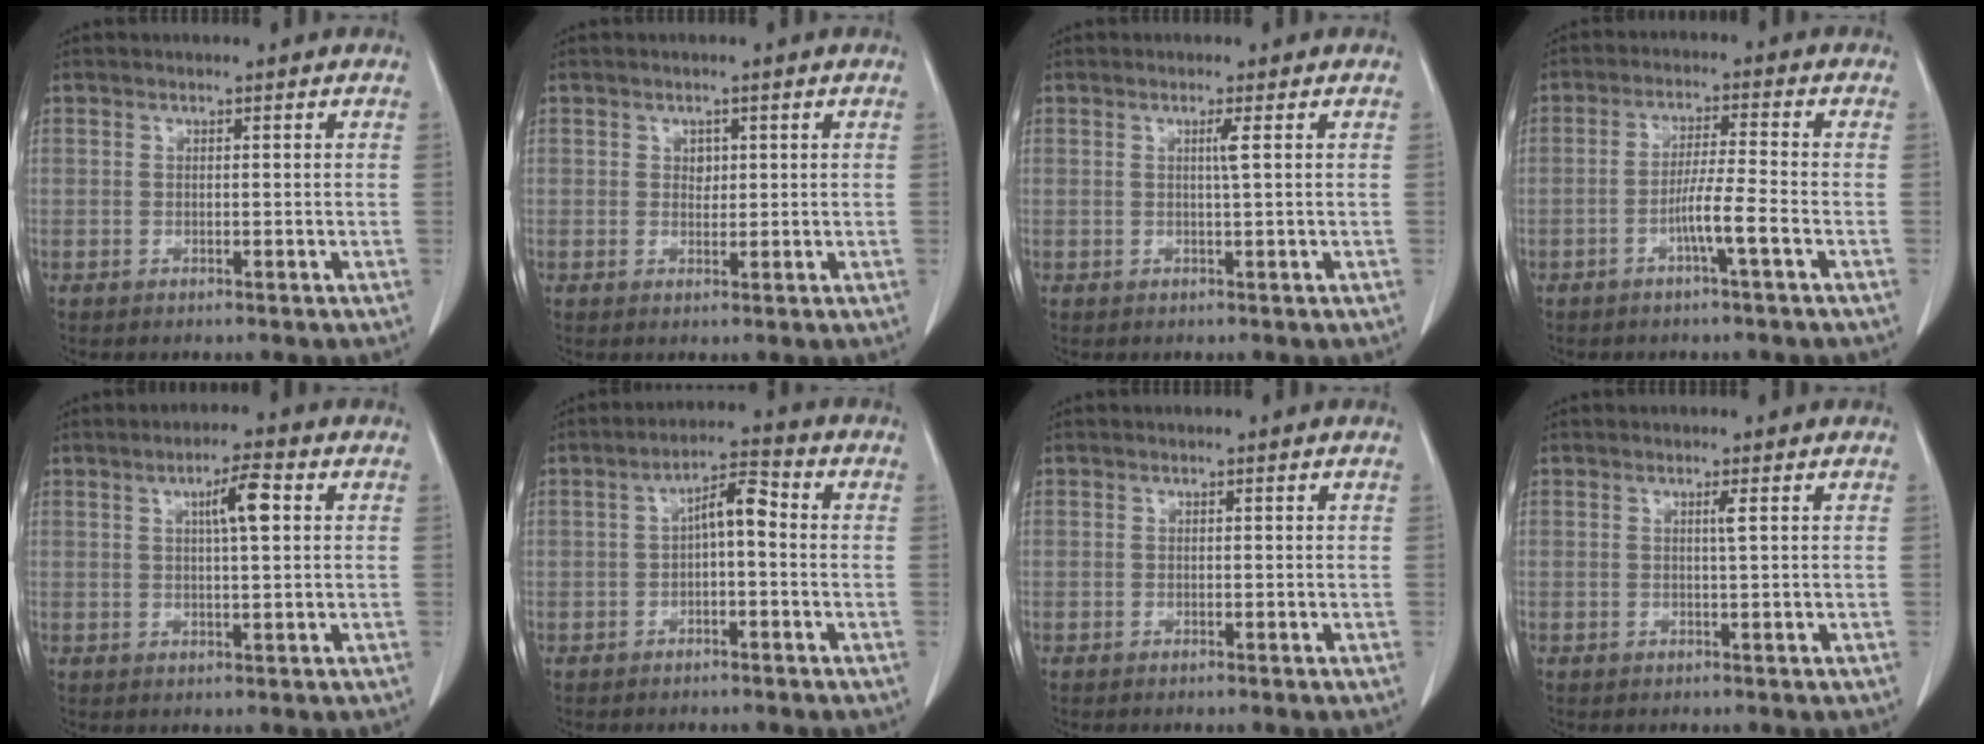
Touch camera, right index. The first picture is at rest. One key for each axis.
{"total": 1.3, "fx": 0.4, "fy": 1.0, "fz": 0.8, "tx": -0.008, "ty": -0.002, "tz": 0.006}
{"total": 1.3, "fx": 0.4, "fy": -0.5, "fz": 1.1, "tx": -0.019, "ty": 0.001, "tz": 0.009}
{"total": 5.3, "fx": -2.2, "fy": -0.6, "fz": 4.8, "tx": -0.087, "ty": 0.001, "tz": -0.040}
{"total": 4.8, "fx": 1.4, "fy": 0.4, "fz": 4.6, "tx": -0.079, "ty": 0.004, "tz": 0.023}
{"total": 5.1, "fx": -0.2, "fy": 1.5, "fz": 4.8, "tx": -0.083, "ty": 0.025, "tz": -0.006}
{"total": 0.0}
{"total": 0.9, "fx": 0.4, "fy": -0.3, "fz": 0.8, "tx": -0.012, "ty": 0.001, "tz": 0.009}